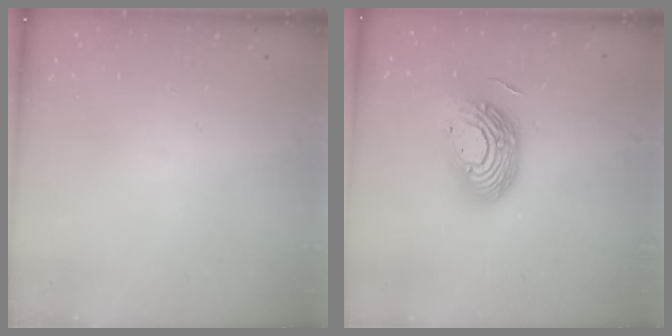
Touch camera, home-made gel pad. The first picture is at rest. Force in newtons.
{"total": 15.3, "press": 15.2, "slide": 1.1}